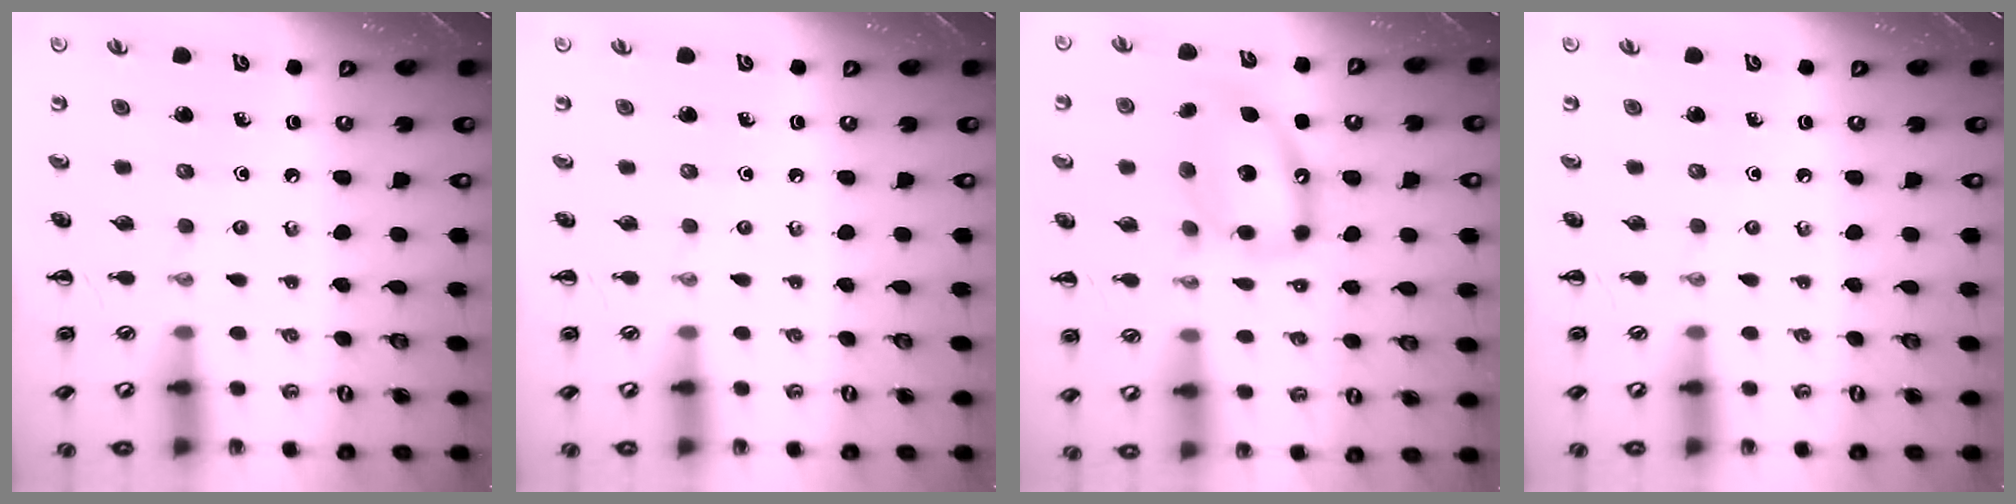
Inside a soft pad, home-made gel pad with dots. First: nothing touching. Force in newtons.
{"total": 0.0}
{"total": 14.2, "press": 13.7, "slide": 3.9}
{"total": 0.0}